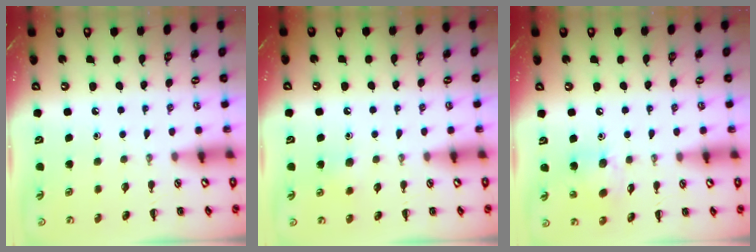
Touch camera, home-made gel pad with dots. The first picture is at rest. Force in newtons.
{"total": 4.9, "press": 4.6, "slide": 1.5}
{"total": 10.2, "press": 10.0, "slide": 2.2}